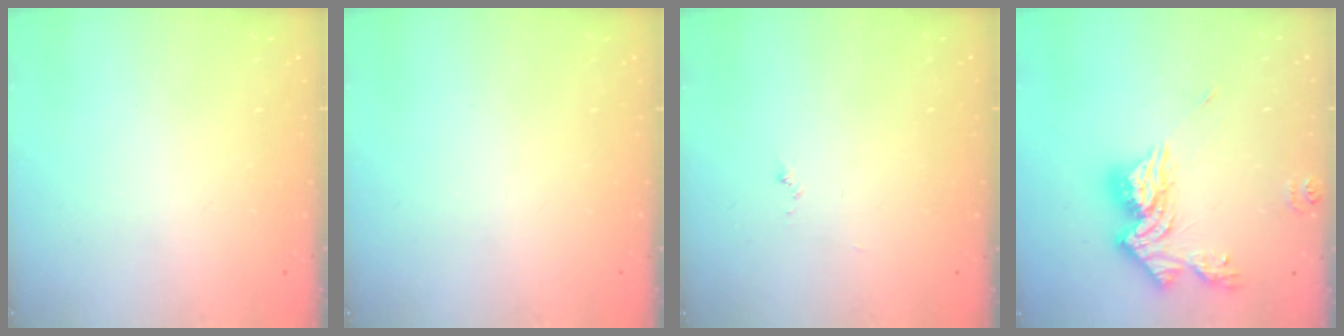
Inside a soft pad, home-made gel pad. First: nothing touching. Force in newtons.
{"total": 0.0}
{"total": 3.8, "press": 3.8, "slide": 0.4}
{"total": 14.4, "press": 14.4, "slide": 1.5}